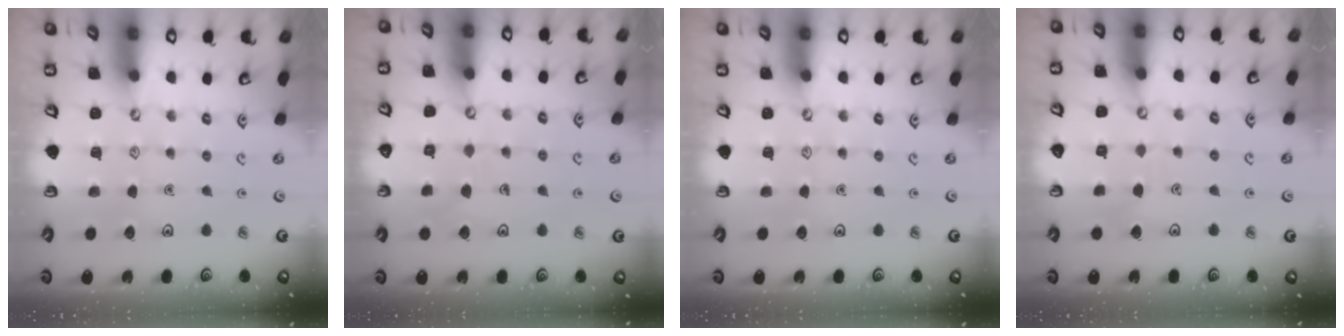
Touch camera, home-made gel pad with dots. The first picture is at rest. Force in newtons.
{"total": 5.1, "press": 5.1, "slide": 0.5}
{"total": 0.0}
{"total": 2.6, "press": 2.6, "slide": 0.1}